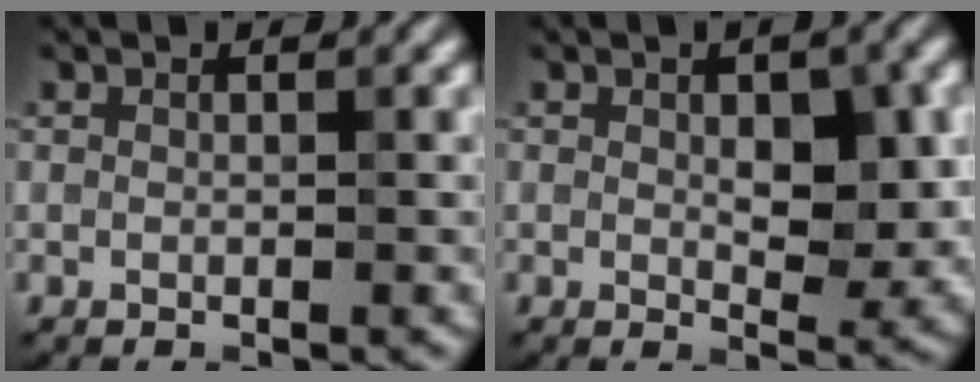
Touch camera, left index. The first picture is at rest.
{"total": 5.2, "force": [0.7, 2.5, 4.5], "torque": [-0.060, -0.005, 0.015]}